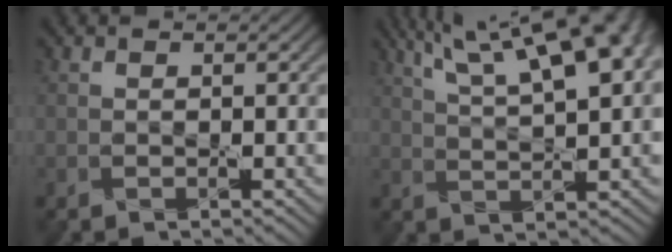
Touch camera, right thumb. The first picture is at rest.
{"total": 15.6, "force": [8.1, 4.7, 12.5], "torque": [-0.204, 0.035, 0.107]}